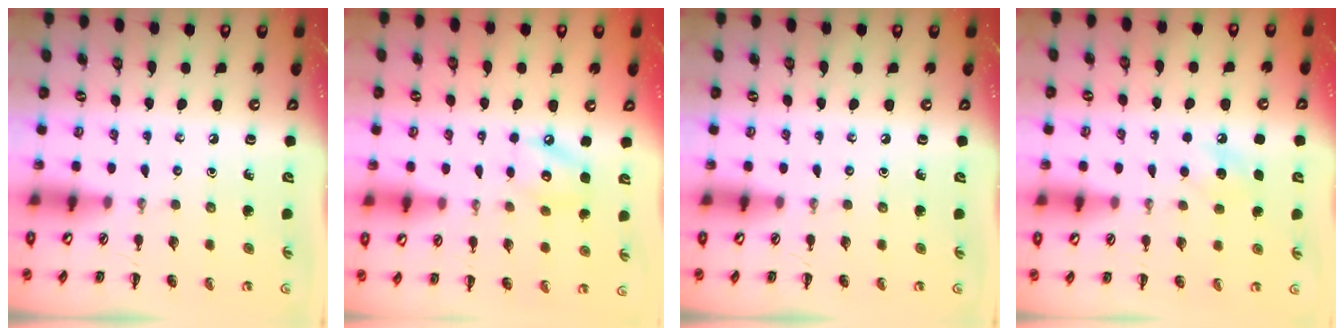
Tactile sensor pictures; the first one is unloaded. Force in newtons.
{"total": 7.2, "press": 7.2, "slide": 0.4}
{"total": 0.0}
{"total": 8.1, "press": 7.9, "slide": 1.8}